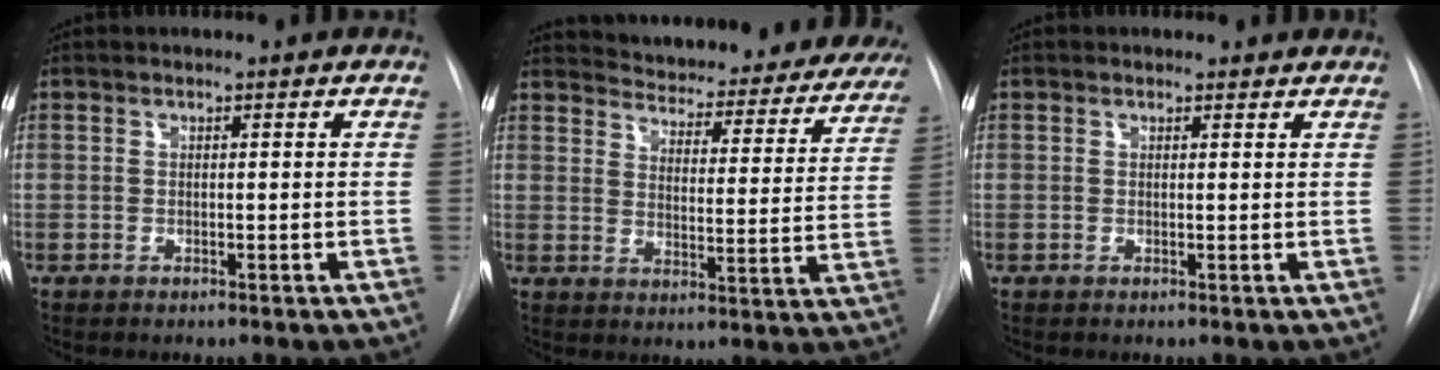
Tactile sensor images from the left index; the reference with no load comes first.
{"total": 28.9, "force": [27.1, 6.8, 7.6], "torque": [-0.113, -0.077, 0.319]}
{"total": 1.2, "force": [1.1, 0.6, 0.0], "torque": [-0.005, 0.000, 0.005]}